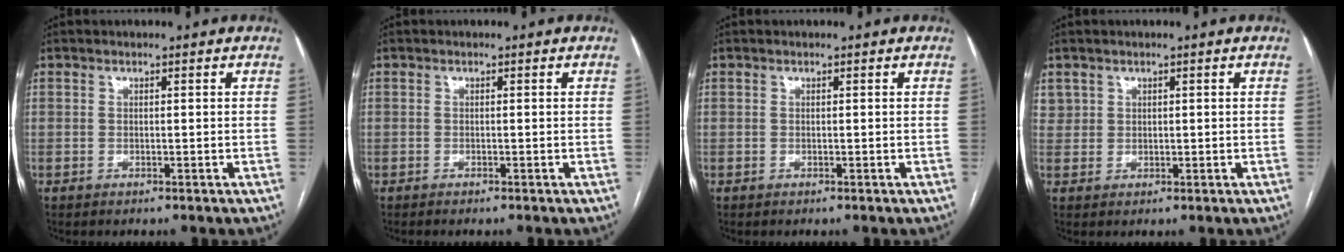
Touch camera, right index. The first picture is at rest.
{"total": 0.8, "force": [-0.6, -0.1, 0.4], "torque": [-0.008, -0.001, -0.010]}
{"total": 0.0}
{"total": 2.3, "force": [1.2, 2.0, 0.1], "torque": [0.009, 0.007, 0.020]}